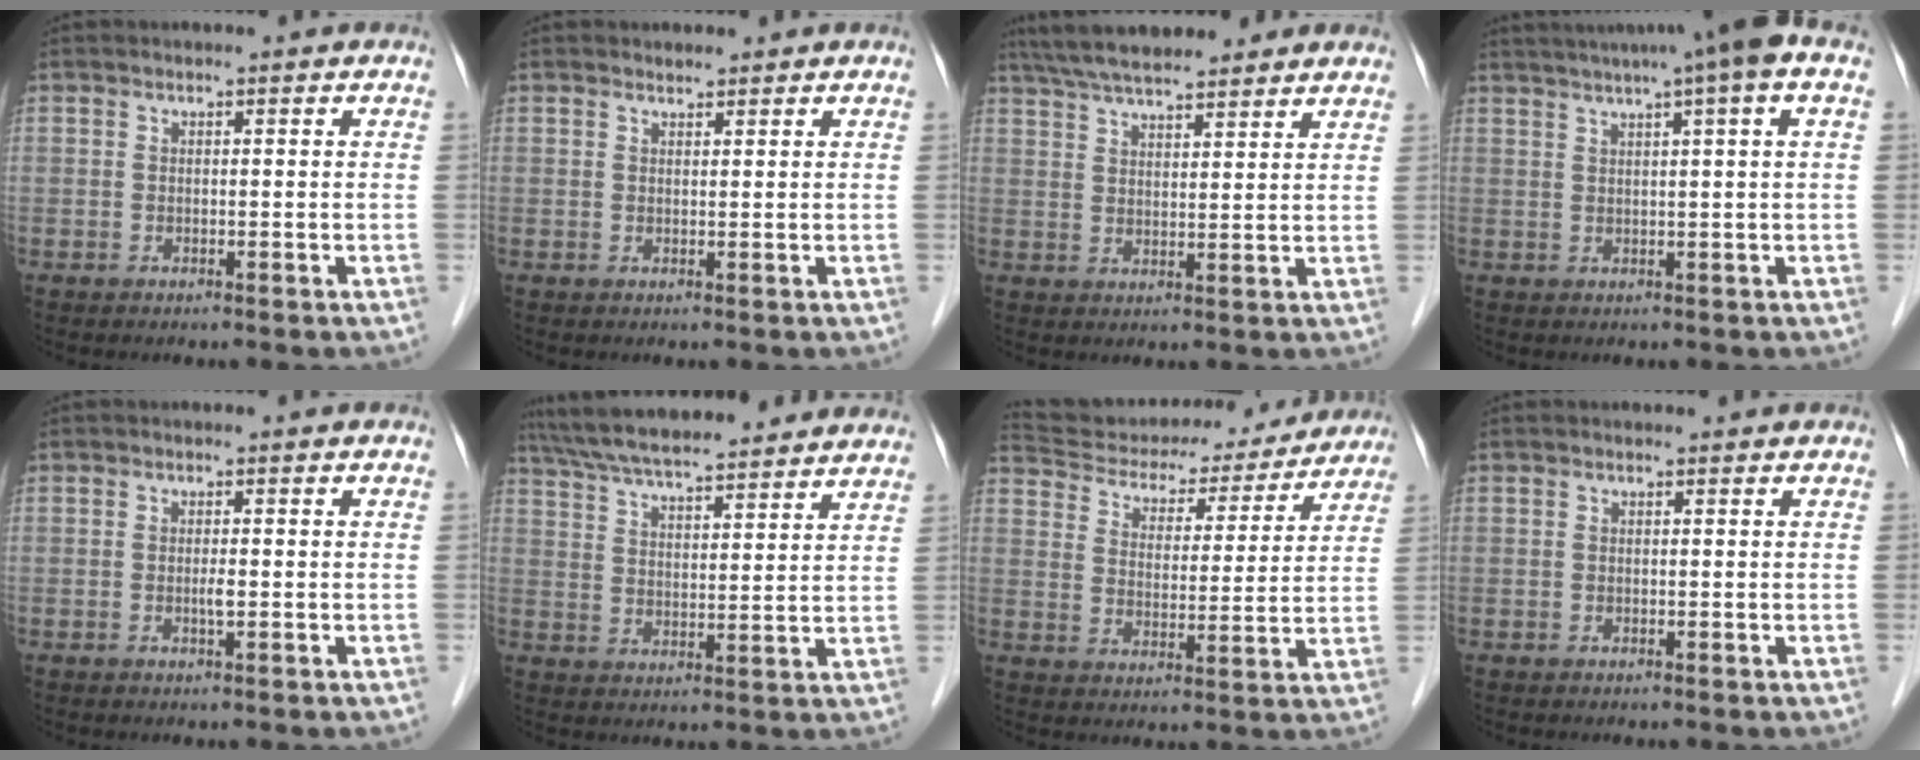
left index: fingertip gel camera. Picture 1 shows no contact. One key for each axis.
{"total": 0.8, "fx": 0.8, "fy": 0.2, "fz": 0.0, "tx": -0.009, "ty": -0.002, "tz": 0.015}
{"total": 12.7, "fx": 11.0, "fy": 2.0, "fz": 6.0, "tx": -0.102, "ty": 0.032, "tz": 0.172}
{"total": 10.5, "fx": 6.7, "fy": -0.4, "fz": 8.1, "tx": -0.130, "ty": 0.036, "tz": 0.087}
{"total": 1.0, "fx": -0.1, "fy": 0.0, "fz": 1.0, "tx": -0.021, "ty": -0.003, "tz": -0.001}
{"total": 21.7, "fx": 19.2, "fy": 2.8, "fz": 9.7, "tx": -0.160, "ty": 0.047, "tz": 0.276}
{"total": 21.7, "fx": 20.2, "fy": 5.9, "fz": 5.6, "tx": -0.095, "ty": 0.009, "tz": 0.275}
{"total": 0.5, "fx": 0.5, "fy": 0.0, "fz": 0.0, "tx": -0.002, "ty": 0.001, "tz": 0.007}